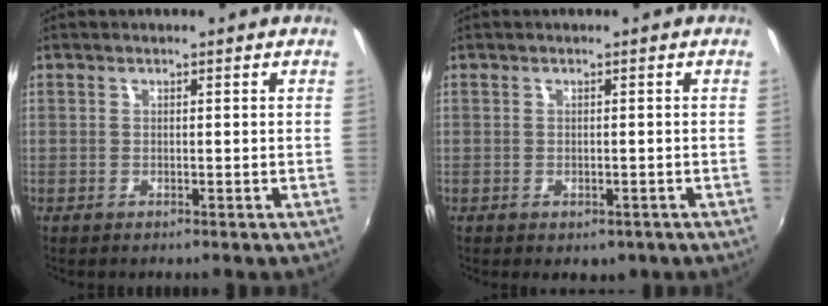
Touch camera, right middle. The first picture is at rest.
{"total": 2.1, "force": [-0.9, 1.6, 1.1], "torque": [-0.019, -0.007, -0.010]}